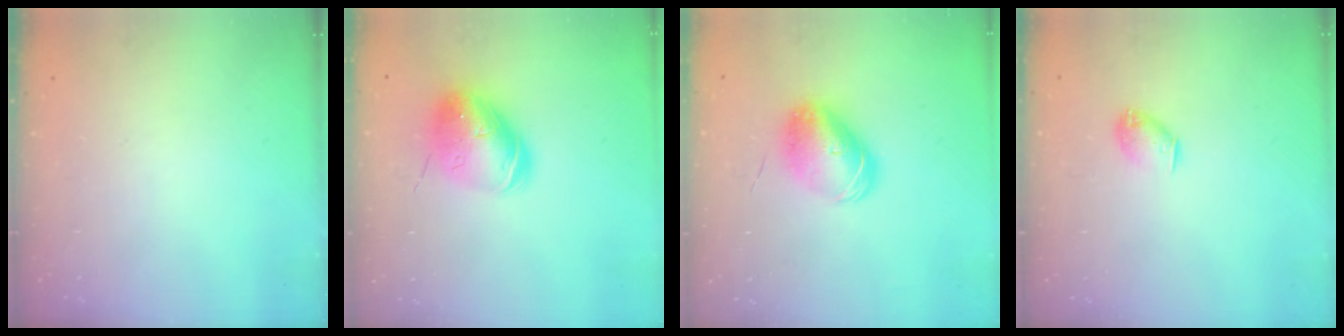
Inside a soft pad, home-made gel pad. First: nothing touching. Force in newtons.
{"total": 11.9, "press": 11.7, "slide": 2.1}
{"total": 9.3, "press": 9.3, "slide": 1.3}
{"total": 6.6, "press": 6.6, "slide": 1.1}